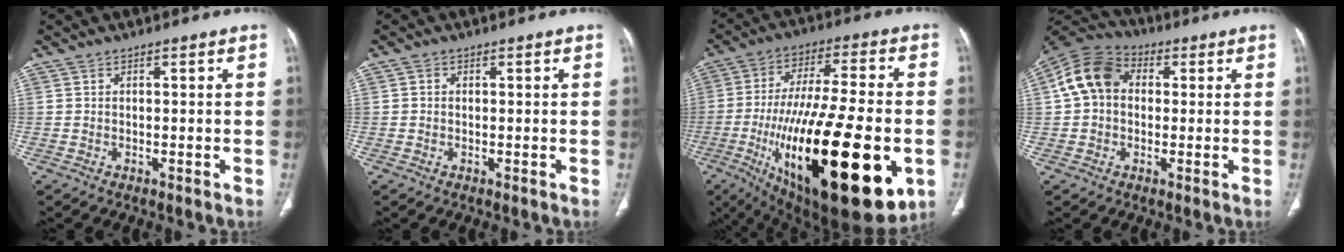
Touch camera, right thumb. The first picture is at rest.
{"total": 0.8, "force": [0.0, 0.7, 0.3], "torque": [-0.001, 0.002, 0.000]}
{"total": 35.7, "force": [-9.4, 12.0, 32.3], "torque": [-0.533, -0.022, -0.132]}
{"total": 10.9, "force": [1.3, 8.5, 6.7], "torque": [-0.120, 0.030, 0.010]}